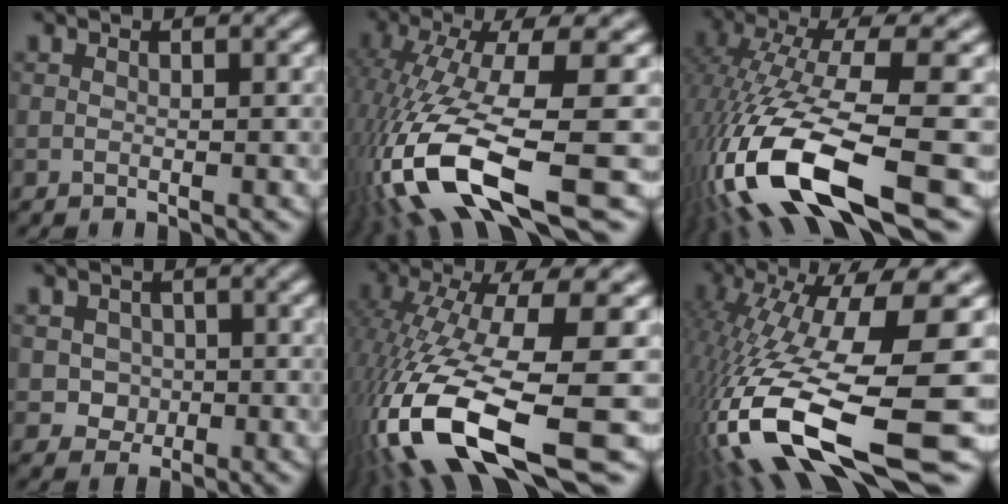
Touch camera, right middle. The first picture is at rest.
{"total": 14.5, "force": [-5.7, 4.0, 12.8], "torque": [-0.281, -0.028, -0.088]}
{"total": 14.9, "force": [-6.2, 4.0, 13.0], "torque": [-0.271, -0.013, -0.102]}
{"total": 2.6, "force": [-0.1, 2.4, 1.0], "torque": [-0.004, -0.002, -0.008]}
{"total": 15.9, "force": [-6.2, 4.2, 14.0], "torque": [-0.302, -0.028, -0.094]}
{"total": 16.7, "force": [-4.8, 4.9, 15.3], "torque": [-0.302, -0.018, -0.079]}